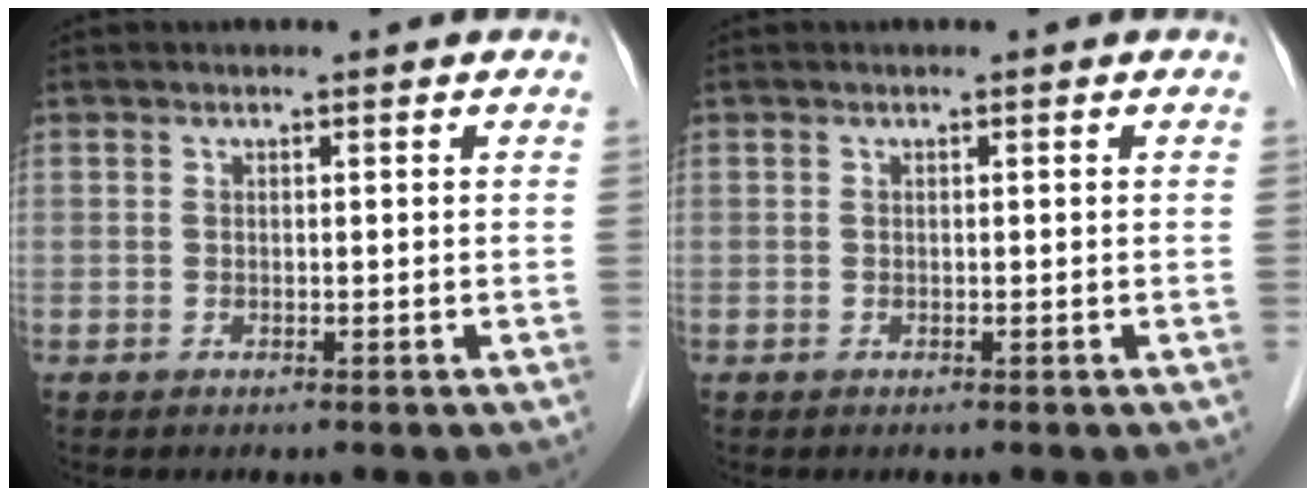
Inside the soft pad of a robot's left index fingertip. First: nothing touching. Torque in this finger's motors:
{"motor_torque": [0.00, 0.00, 0.00, 0.00]}